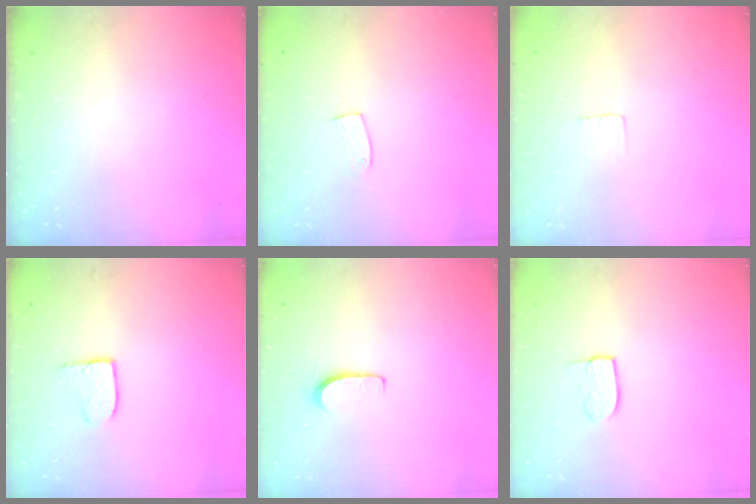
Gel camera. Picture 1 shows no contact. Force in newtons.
{"total": 3.7, "press": 3.7, "slide": 0.2}
{"total": 2.3, "press": 2.3, "slide": 0.1}
{"total": 3.8, "press": 3.8, "slide": 0.3}
{"total": 5.1, "press": 5.1, "slide": 0.6}
{"total": 5.4, "press": 5.4, "slide": 0.3}